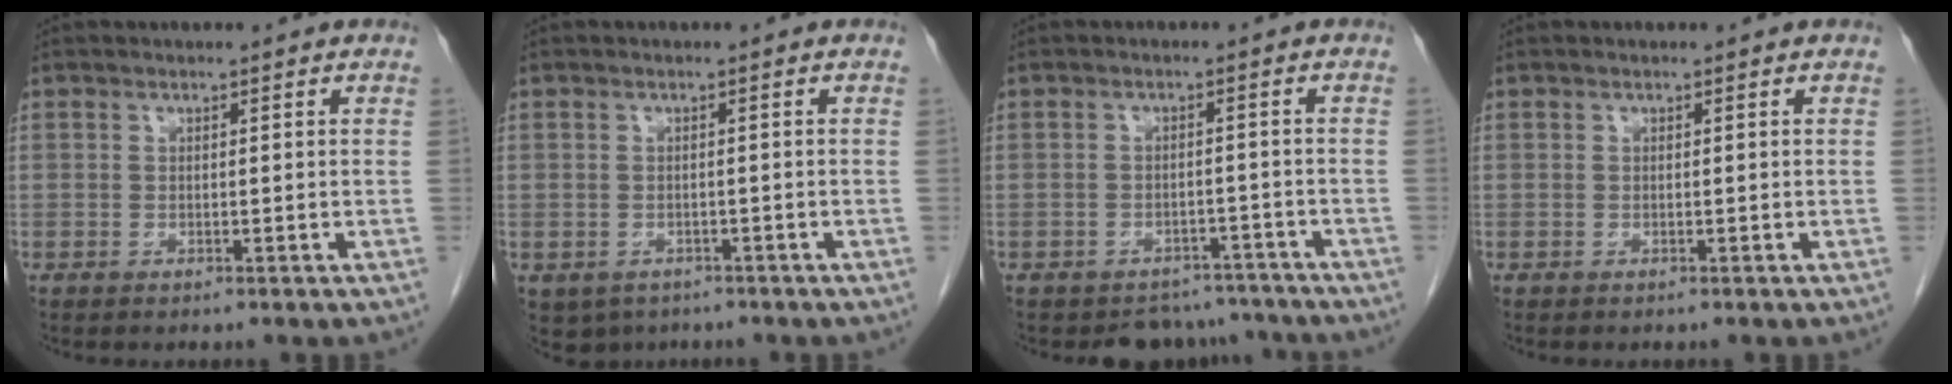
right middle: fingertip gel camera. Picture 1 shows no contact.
{"total": 4.9, "force": [-3.1, 3.6, 1.3], "torque": [-0.021, 0.001, -0.040]}
{"total": 5.8, "force": [-5.1, 2.6, -0.8], "torque": [0.022, 0.018, -0.065]}
{"total": 0.0}